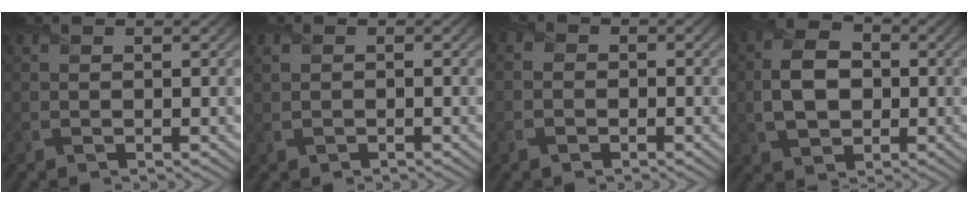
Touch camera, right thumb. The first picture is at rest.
{"total": 1.4, "force": [0.0, 0.9, 1.0], "torque": [-0.023, 0.000, 0.004]}
{"total": 2.3, "force": [-1.0, 1.7, 1.2], "torque": [-0.024, 0.000, -0.025]}
{"total": 7.2, "force": [-0.3, 5.0, 5.2], "torque": [-0.109, 0.003, -0.011]}